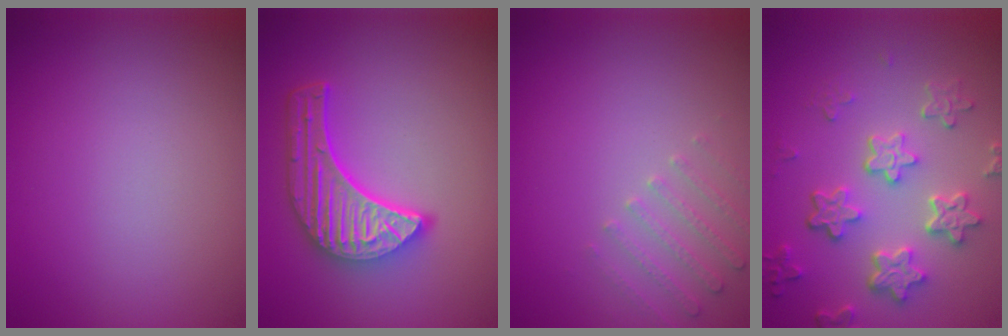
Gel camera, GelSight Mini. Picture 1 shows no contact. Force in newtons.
{"total": 5.8, "press": 4.5, "slide": 3.7}
{"total": 1.9, "press": 1.8, "slide": 0.6}
{"total": 5.3, "press": 4.1, "slide": 3.4}